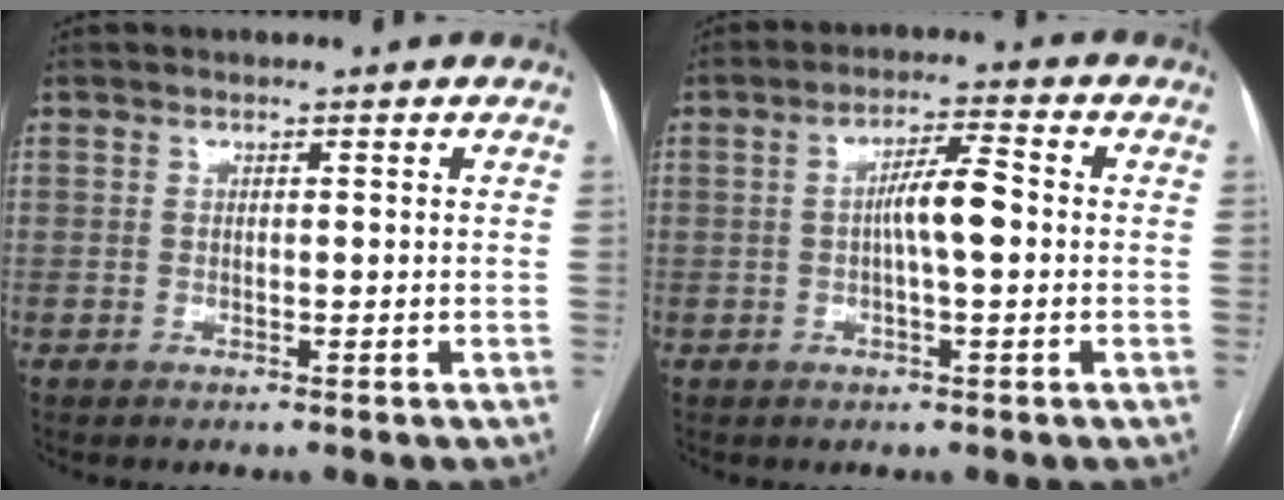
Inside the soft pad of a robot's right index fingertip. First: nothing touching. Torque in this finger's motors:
{"motor_torque": [0.90, 0.01, 0.37, 0.10]}